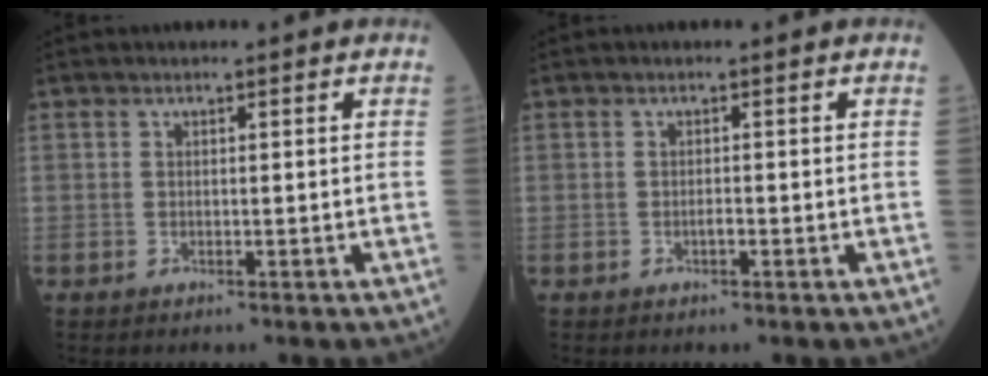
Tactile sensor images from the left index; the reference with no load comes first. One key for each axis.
{"total": 0.7, "fx": -0.4, "fy": 0.2, "fz": 0.6, "tx": -0.011, "ty": 0.000, "tz": -0.008}